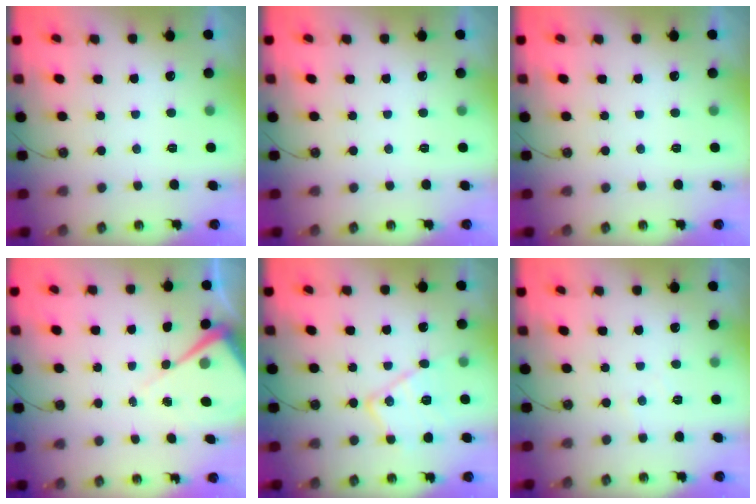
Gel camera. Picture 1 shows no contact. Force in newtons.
{"total": 0.0}
{"total": 0.0}
{"total": 7.8, "press": 7.8, "slide": 0.5}
{"total": 14.8, "press": 14.7, "slide": 1.1}
{"total": 2.6, "press": 2.5, "slide": 0.5}